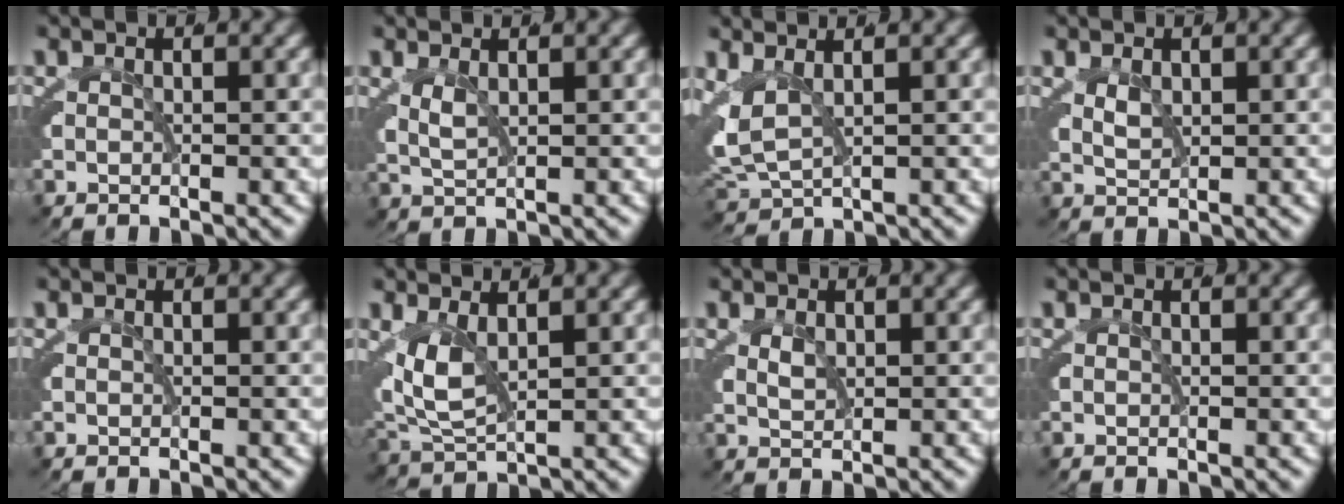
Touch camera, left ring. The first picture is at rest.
{"total": 2.0, "force": [0.5, 1.4, 1.3], "torque": [-0.042, -0.012, 0.015]}
{"total": 6.1, "force": [0.6, 5.0, 3.5], "torque": [-0.106, -0.016, 0.013]}
{"total": 1.7, "force": [0.4, 1.4, 0.8], "torque": [-0.028, -0.010, 0.012]}
{"total": 0.0}
{"total": 5.2, "force": [0.5, 4.0, 3.3], "torque": [-0.092, -0.025, 0.015]}
{"total": 1.4, "force": [0.3, 1.2, 0.7], "torque": [-0.022, -0.009, 0.010]}
{"total": 0.0}